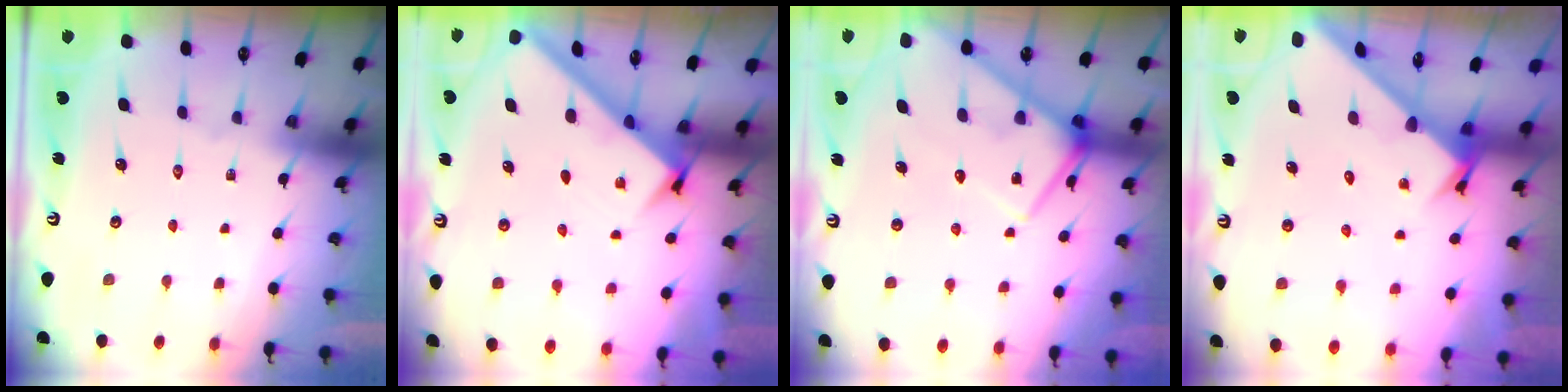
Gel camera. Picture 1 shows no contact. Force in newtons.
{"total": 2.9, "press": 2.9, "slide": 0.3}
{"total": 9.7, "press": 9.7, "slide": 1.1}
{"total": 2.6, "press": 2.6, "slide": 0.3}